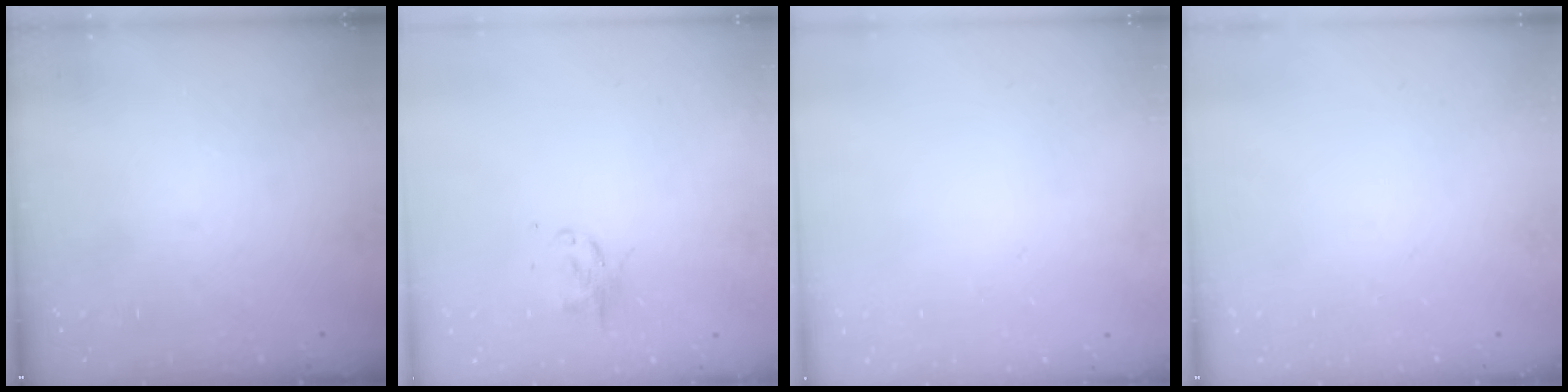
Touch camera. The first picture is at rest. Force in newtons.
{"total": 2.5, "press": 2.5, "slide": 0.6}
{"total": 1.8, "press": 1.7, "slide": 0.2}
{"total": 0.0}